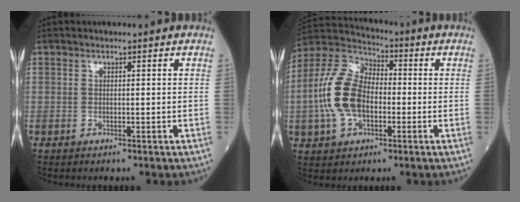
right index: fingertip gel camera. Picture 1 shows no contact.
{"total": 12.5, "force": [-1.7, 7.5, 9.8], "torque": [-0.228, 0.029, -0.034]}